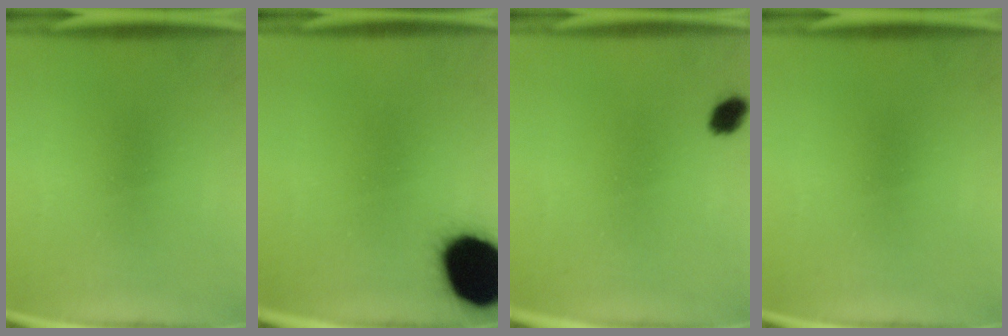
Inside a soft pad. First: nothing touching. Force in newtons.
{"total": 19.8}
{"total": 2.8}
{"total": 0.0}